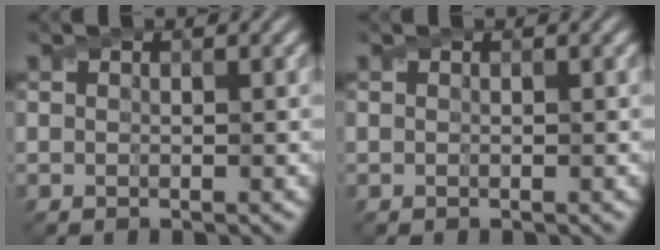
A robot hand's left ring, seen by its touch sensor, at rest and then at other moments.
{"total": 0.0}